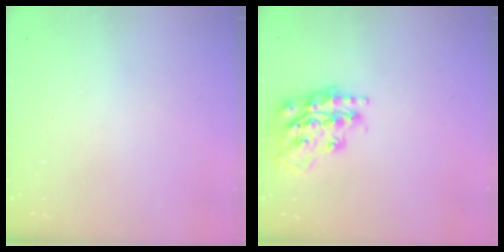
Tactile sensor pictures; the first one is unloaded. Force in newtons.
{"total": 18.1, "press": 18.0, "slide": 1.4}